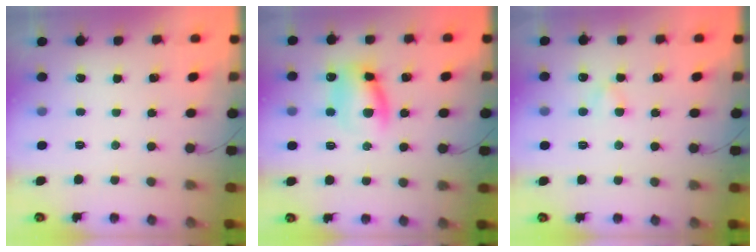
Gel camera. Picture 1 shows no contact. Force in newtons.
{"total": 12.0, "press": 11.9, "slide": 1.8}
{"total": 3.1, "press": 2.8, "slide": 1.2}